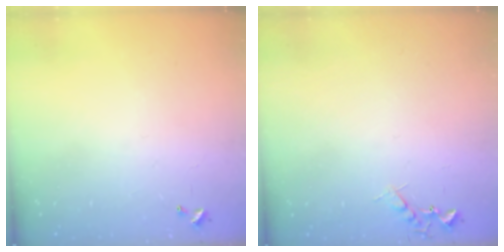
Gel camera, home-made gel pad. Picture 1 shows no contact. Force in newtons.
{"total": 6.6, "press": 6.5, "slide": 0.7}